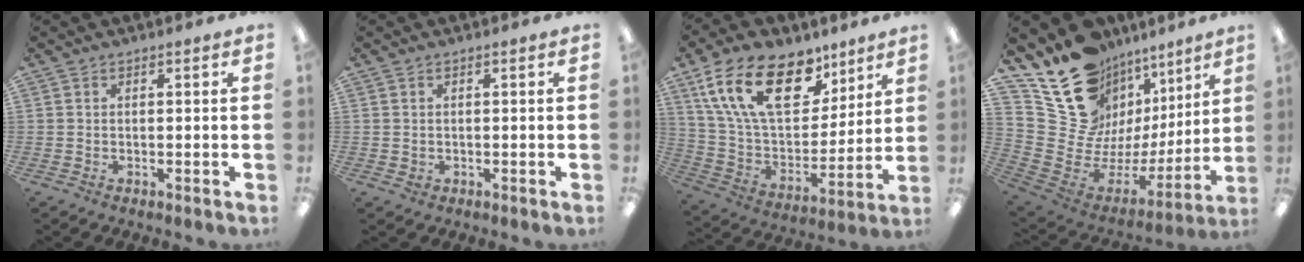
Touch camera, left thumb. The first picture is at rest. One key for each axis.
{"total": 1.2, "fx": 0.1, "fy": 1.1, "fz": 0.4, "tx": -0.001, "ty": 0.000, "tz": -0.002}
{"total": 23.1, "fx": 12.4, "fy": 12.7, "fz": 14.9, "tx": -0.284, "ty": -0.049, "tz": 0.222}
{"total": 19.7, "fx": 12.1, "fy": 13.8, "fz": 7.2, "tx": -0.119, "ty": -0.097, "tz": 0.251}